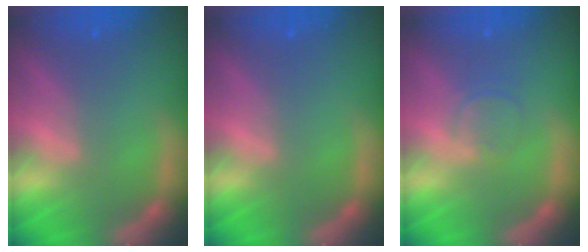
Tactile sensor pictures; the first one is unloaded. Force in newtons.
{"total": 0.0}
{"total": 1.9}